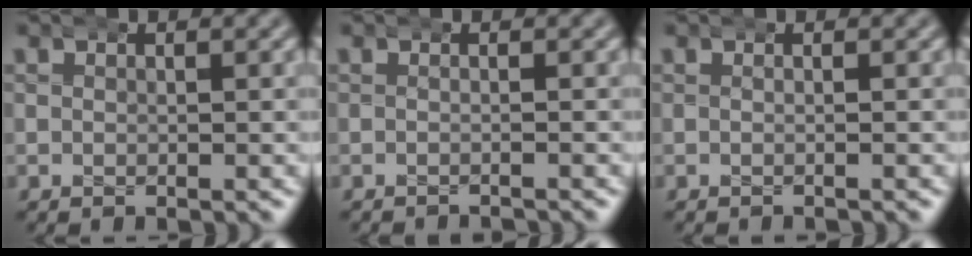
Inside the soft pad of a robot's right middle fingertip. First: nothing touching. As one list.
[{"total": 1.5, "force": [-1.5, -0.4, -0.3], "torque": [0.002, -0.004, -0.022]}, {"total": 0.8, "force": [-0.6, -0.4, -0.3], "torque": [0.000, -0.002, -0.009]}]